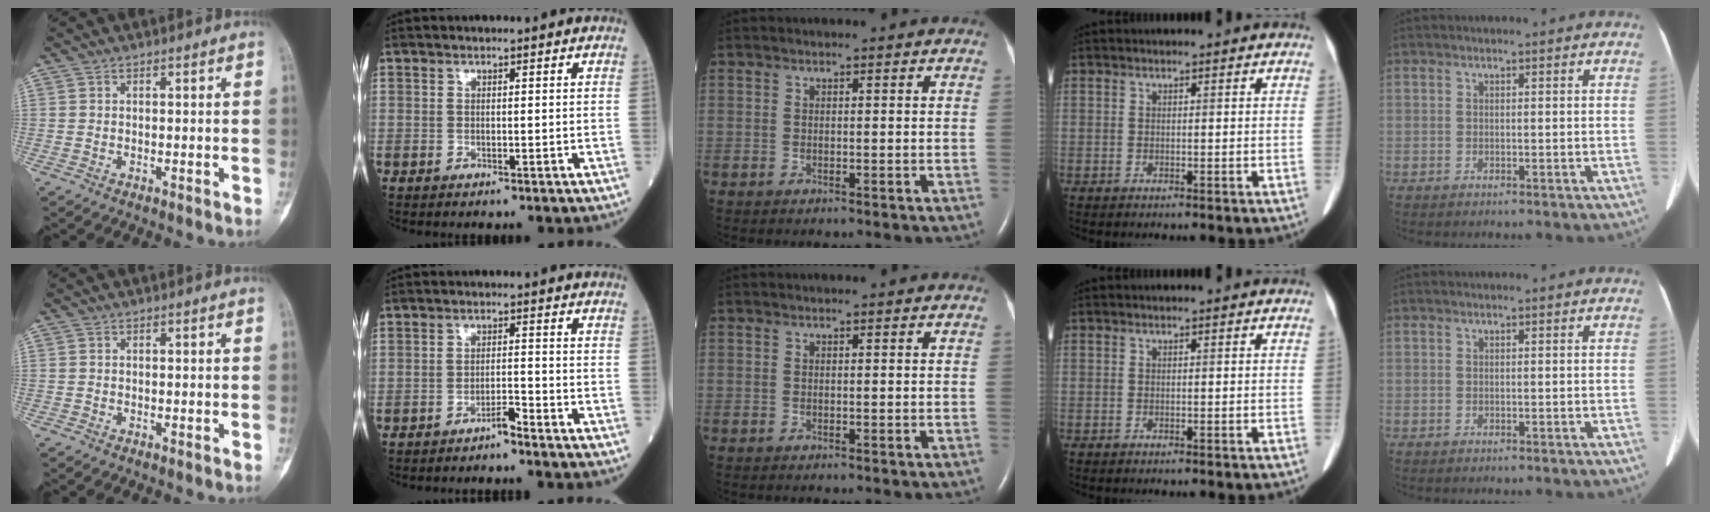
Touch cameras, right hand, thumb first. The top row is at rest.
{"index": {"total": 2.1, "force": [-1.9, 0.0, 0.9], "torque": [-0.013, 0.001, -0.033]}}